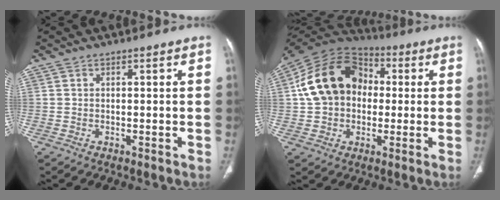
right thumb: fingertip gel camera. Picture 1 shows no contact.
{"total": 17.5, "force": [1.5, 13.5, 10.9], "torque": [-0.175, 0.033, 0.017]}